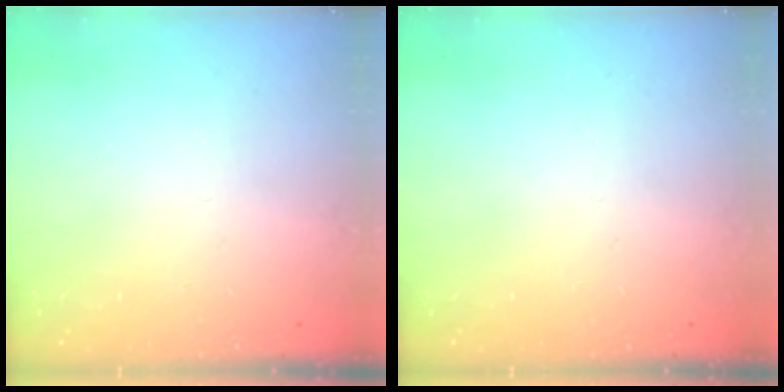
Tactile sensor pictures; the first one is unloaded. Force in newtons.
{"total": 0.0}